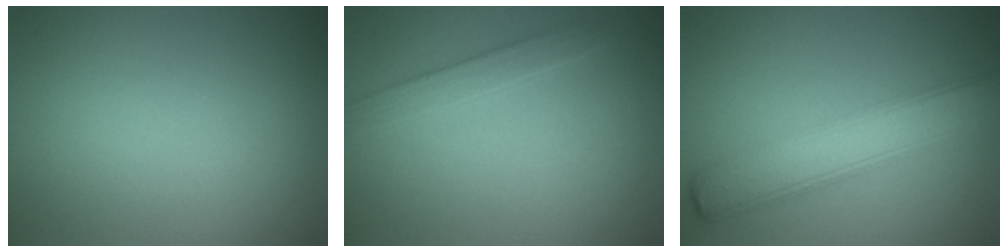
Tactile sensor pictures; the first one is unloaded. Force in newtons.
{"total": 1.9, "press": 1.9, "slide": 0.1}
{"total": 5.7, "press": 5.7, "slide": 0.3}